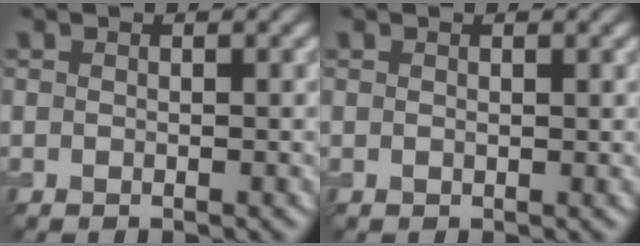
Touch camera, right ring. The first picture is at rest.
{"total": 0.5, "force": [0.5, 0.2, 0.0], "torque": [0.004, -0.005, 0.003]}